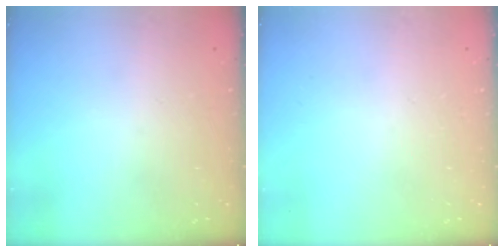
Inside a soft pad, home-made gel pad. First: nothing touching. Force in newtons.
{"total": 0.0}